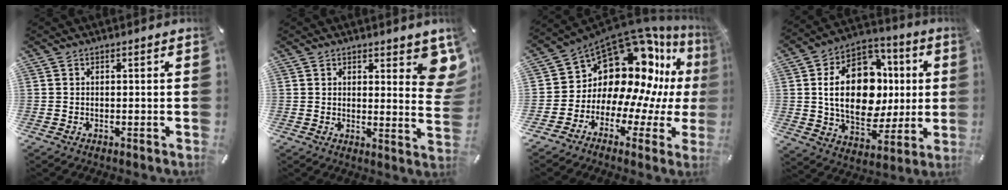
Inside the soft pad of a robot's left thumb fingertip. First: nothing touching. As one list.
[{"total": 7.5, "force": [4.5, 3.2, 5.1], "torque": [-0.041, -0.032, 0.072]}, {"total": 15.3, "force": [7.6, 10.6, 8.1], "torque": [-0.128, -0.104, 0.141]}, {"total": 21.1, "force": [1.9, 14.8, 15.0], "torque": [-0.268, -0.001, 0.034]}]